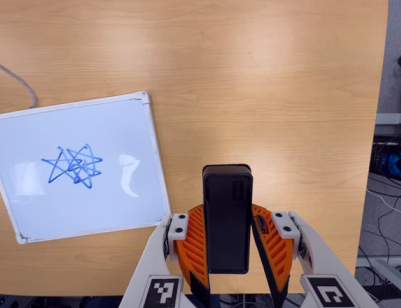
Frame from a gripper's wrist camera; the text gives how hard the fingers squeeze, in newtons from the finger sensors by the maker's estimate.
{"total": 5.3, "left": 5.0, "right": 5.5}